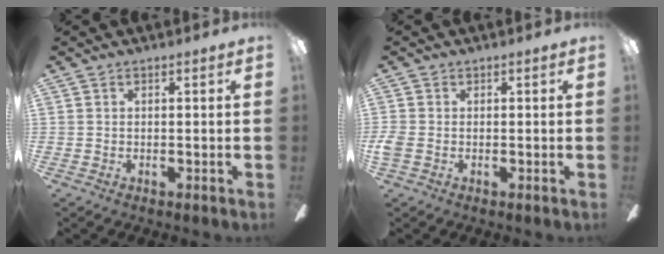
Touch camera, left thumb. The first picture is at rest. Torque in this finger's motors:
{"motor_torque": [-0.21, 0.21, 0.10, -0.12, 0.00]}